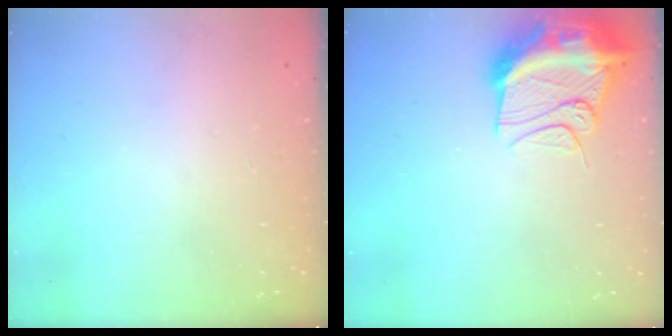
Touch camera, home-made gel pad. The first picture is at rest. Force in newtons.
{"total": 15.8, "press": 15.7, "slide": 1.6}